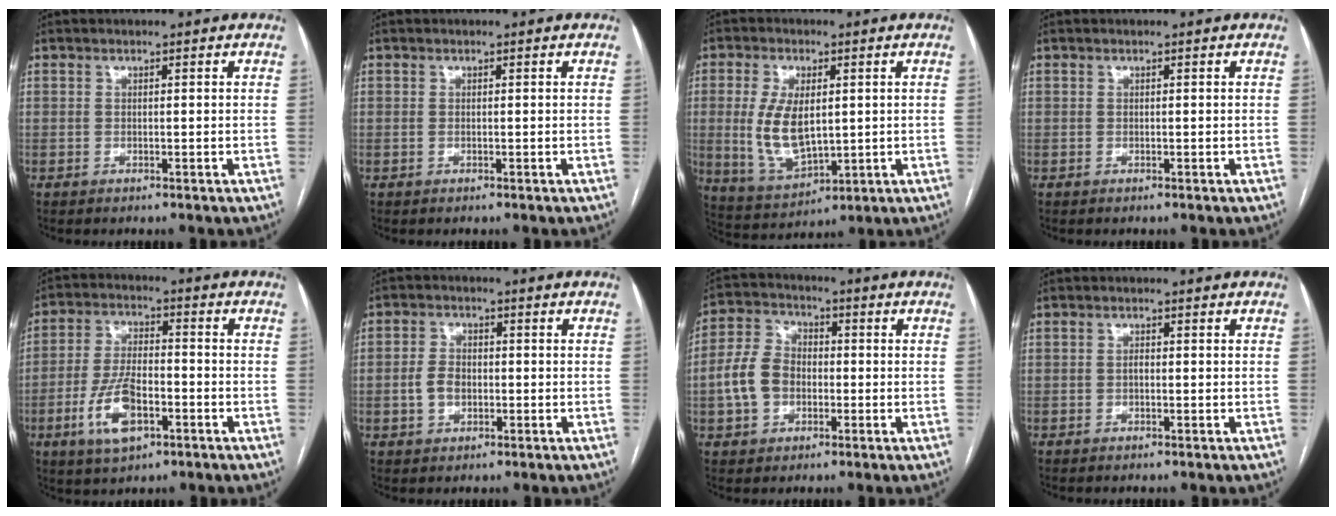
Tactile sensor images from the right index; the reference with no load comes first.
{"total": 0.0}
{"total": 10.7, "force": [0.8, 4.9, 9.4], "torque": [-0.201, -0.003, 0.028]}
{"total": 0.0}
{"total": 9.8, "force": [-3.7, 3.9, 8.1], "torque": [-0.179, 0.001, -0.065]}
{"total": 4.0, "force": [-0.7, 2.9, 2.7], "torque": [-0.057, 0.009, -0.011]}
{"total": 8.3, "force": [-1.5, 6.2, 5.2], "torque": [-0.129, 0.028, -0.030]}
{"total": 0.7, "force": [-0.2, 0.3, 0.6], "torque": [-0.010, 0.002, -0.004]}